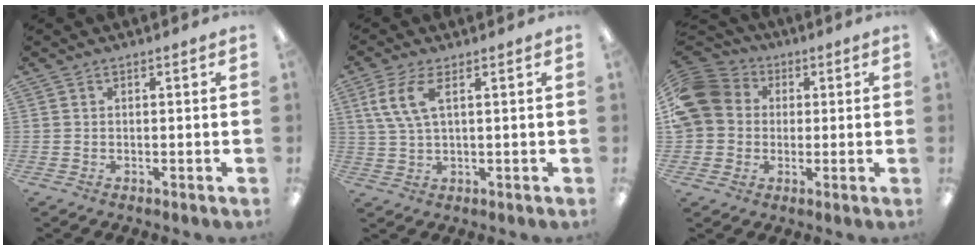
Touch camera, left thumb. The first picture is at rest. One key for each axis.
{"total": 6.9, "fx": 2.7, "fy": 2.5, "fz": 5.8, "tx": -0.133, "ty": -0.003, "tz": 0.047}
{"total": 13.1, "fx": 2.7, "fy": 11.6, "fz": 5.4, "tx": -0.122, "ty": 0.010, "tz": 0.060}